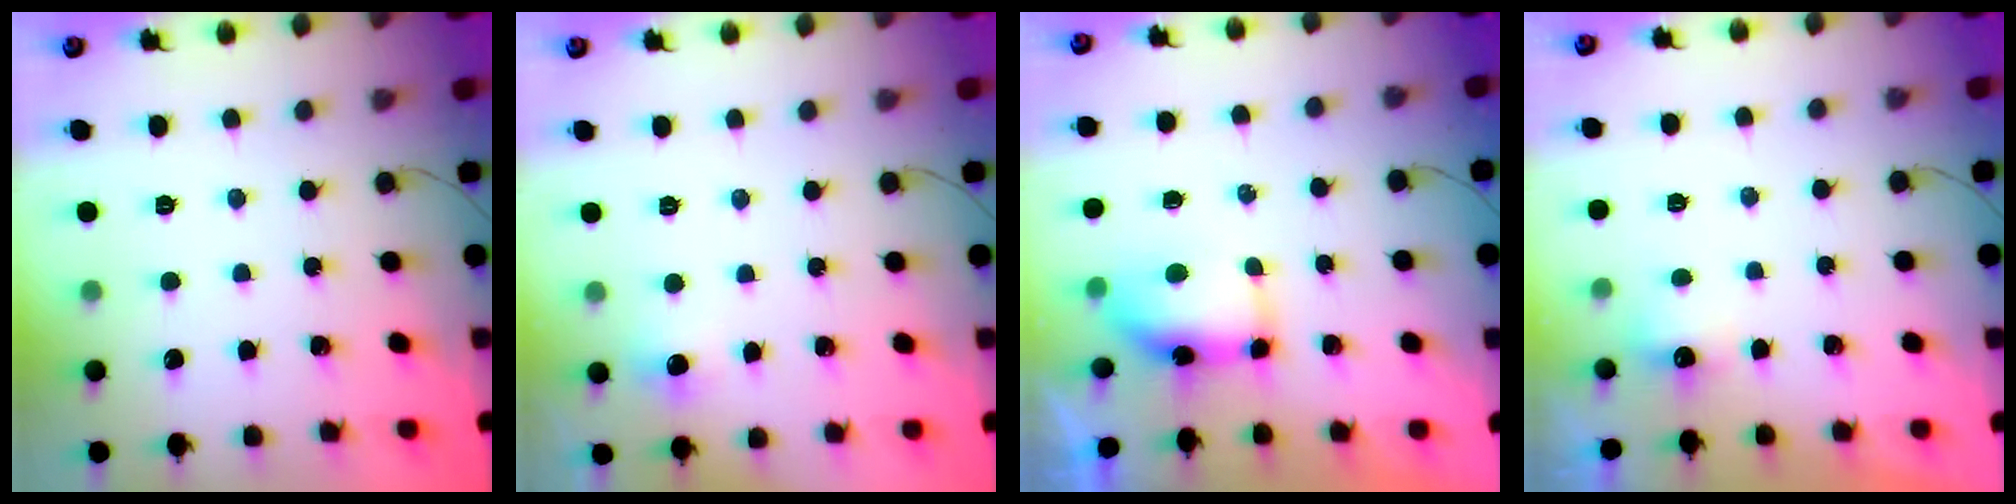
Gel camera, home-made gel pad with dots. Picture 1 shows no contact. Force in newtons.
{"total": 8.0, "press": 4.2, "slide": 6.7}
{"total": 13.3, "press": 8.6, "slide": 10.1}
{"total": 2.3, "press": 2.2, "slide": 0.7}